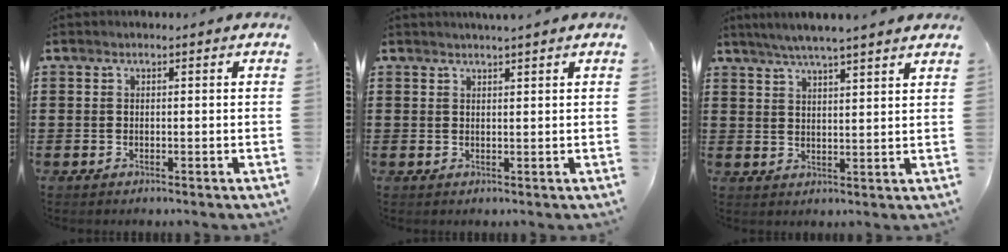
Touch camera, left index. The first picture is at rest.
{"total": 1.2, "force": [1.2, -0.1, 0.2], "torque": [-0.006, -0.001, 0.023]}
{"total": 4.6, "force": [4.1, -0.4, 2.0], "torque": [-0.051, -0.012, 0.071]}